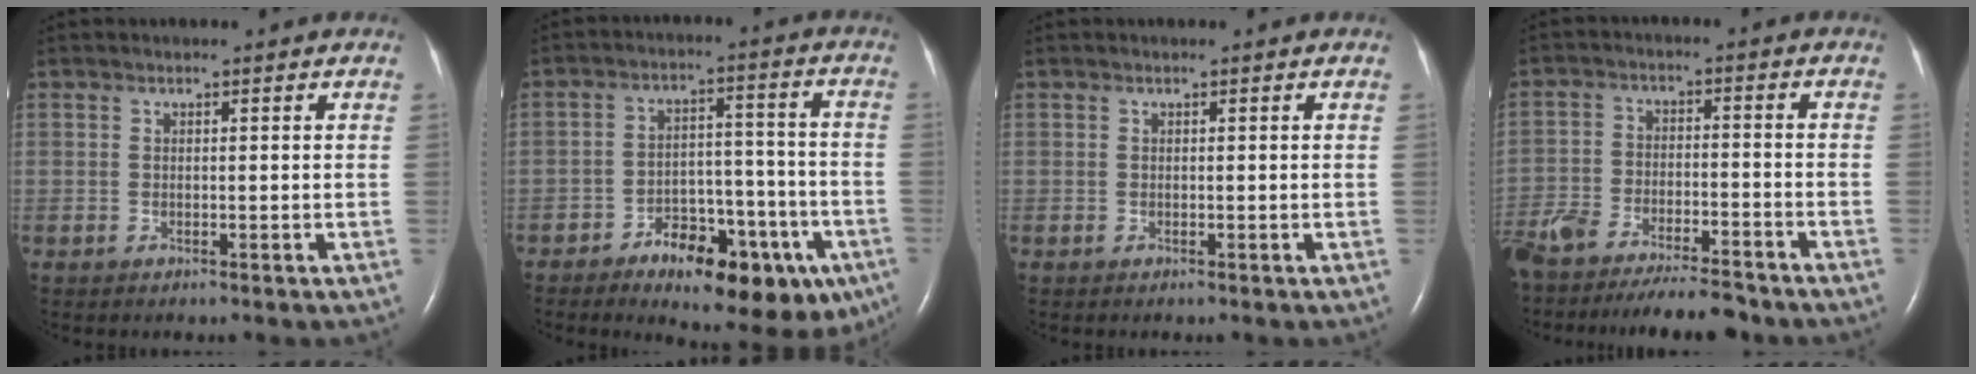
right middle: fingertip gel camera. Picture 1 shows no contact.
{"total": 16.4, "force": [-9.2, 6.7, 11.8], "torque": [-0.122, 0.029, -0.122]}
{"total": 0.0}
{"total": 18.5, "force": [-16.3, 3.4, 8.1], "torque": [-0.174, -0.026, -0.251]}